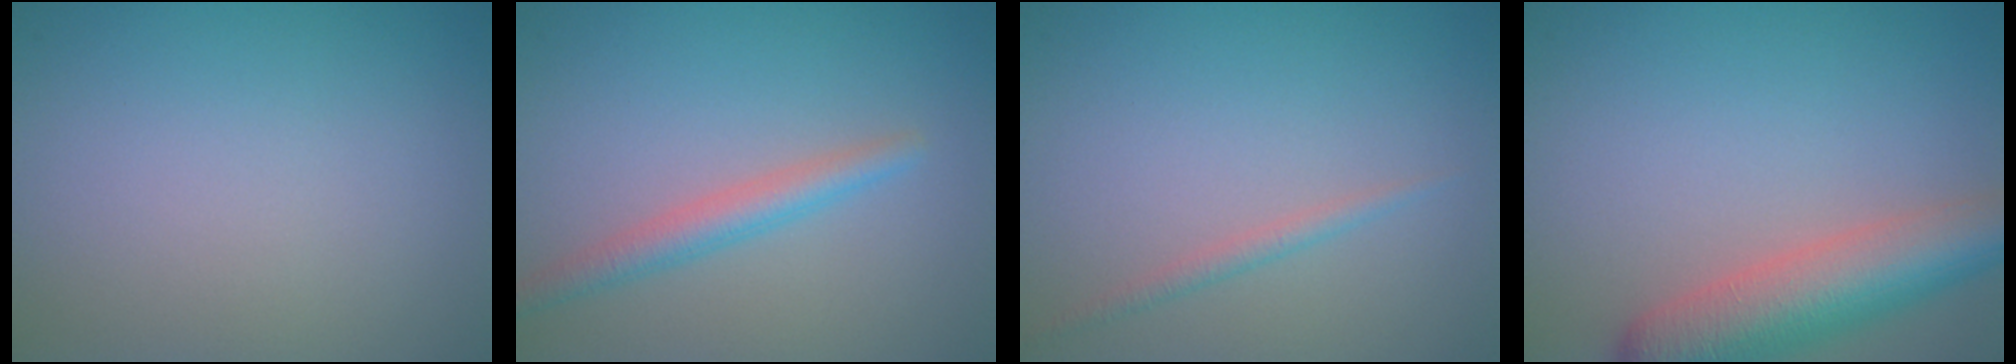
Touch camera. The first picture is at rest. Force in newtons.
{"total": 2.5, "press": 2.5, "slide": 0.1}
{"total": 1.1, "press": 1.1, "slide": 0.0}
{"total": 7.2, "press": 7.2, "slide": 0.4}